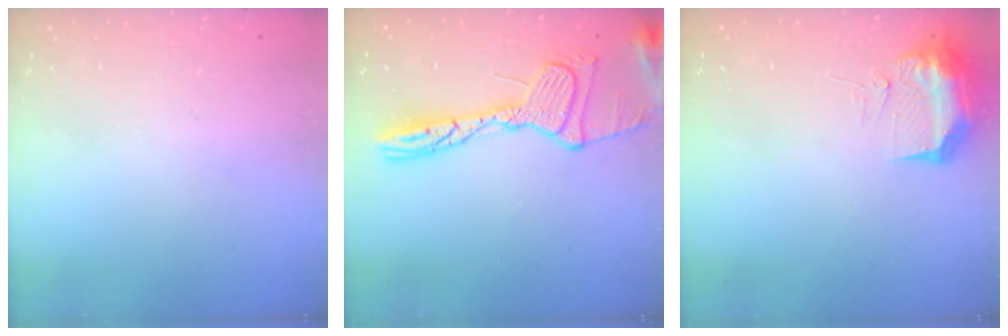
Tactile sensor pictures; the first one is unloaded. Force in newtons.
{"total": 19.3, "press": 19.2, "slide": 1.8}
{"total": 9.7, "press": 9.7, "slide": 1.0}